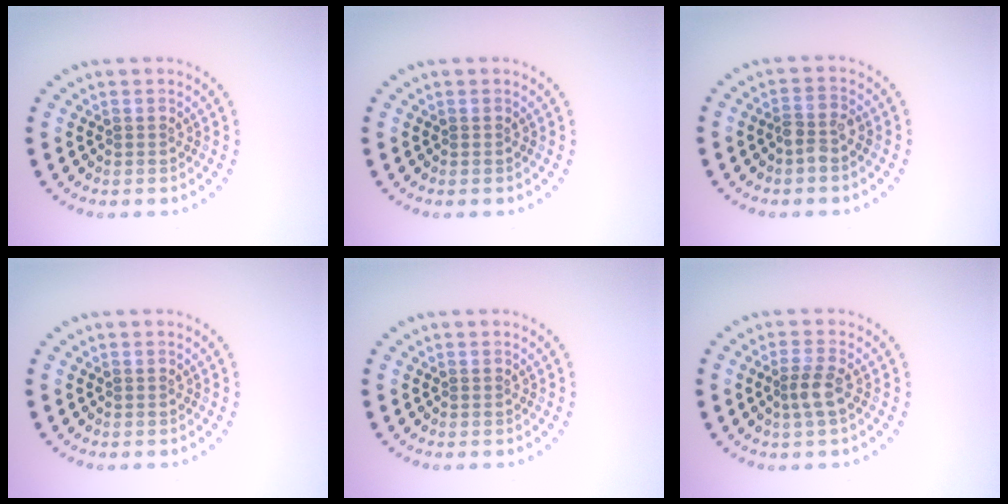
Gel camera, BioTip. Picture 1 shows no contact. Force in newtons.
{"total": 0.0}
{"total": 1.7, "press": 1.6, "slide": 0.7}
{"total": 0.0}
{"total": 0.0}
{"total": 2.1, "press": 1.7, "slide": 1.1}